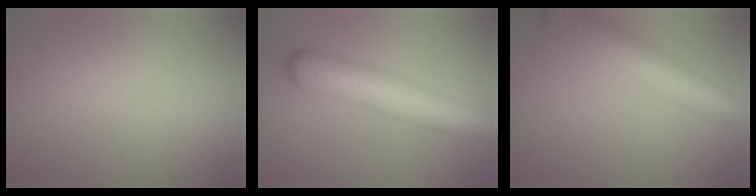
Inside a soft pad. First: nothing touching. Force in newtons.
{"total": 8.9, "press": 8.9, "slide": 0.2}
{"total": 8.6, "press": 8.6, "slide": 0.2}